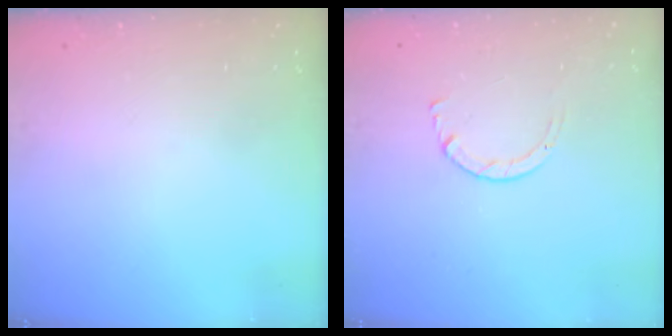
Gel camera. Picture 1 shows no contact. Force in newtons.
{"total": 2.7, "press": 2.7, "slide": 0.3}